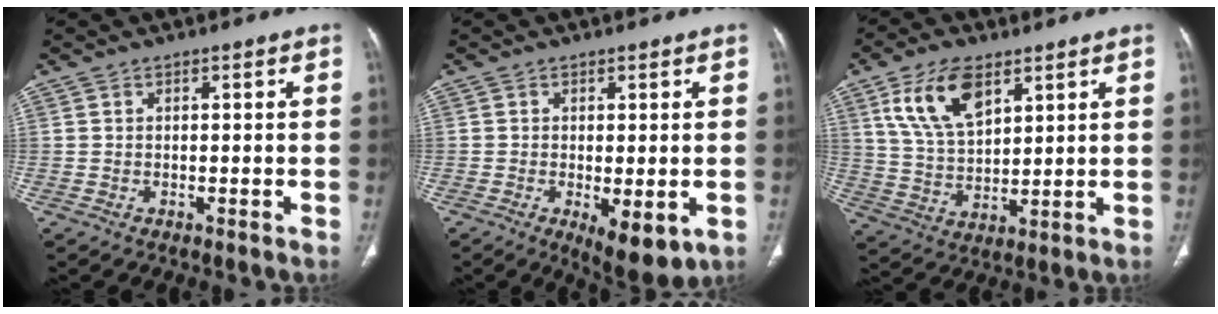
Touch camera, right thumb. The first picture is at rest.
{"total": 7.9, "force": [-2.3, 3.1, 6.9], "torque": [-0.098, -0.019, -0.025]}
{"total": 12.5, "force": [6.3, 6.4, 8.7], "torque": [-0.151, -0.020, 0.129]}